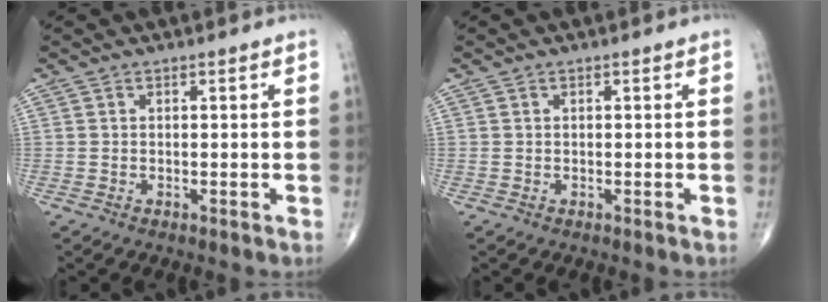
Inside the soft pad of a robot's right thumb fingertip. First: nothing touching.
{"total": 0.0}